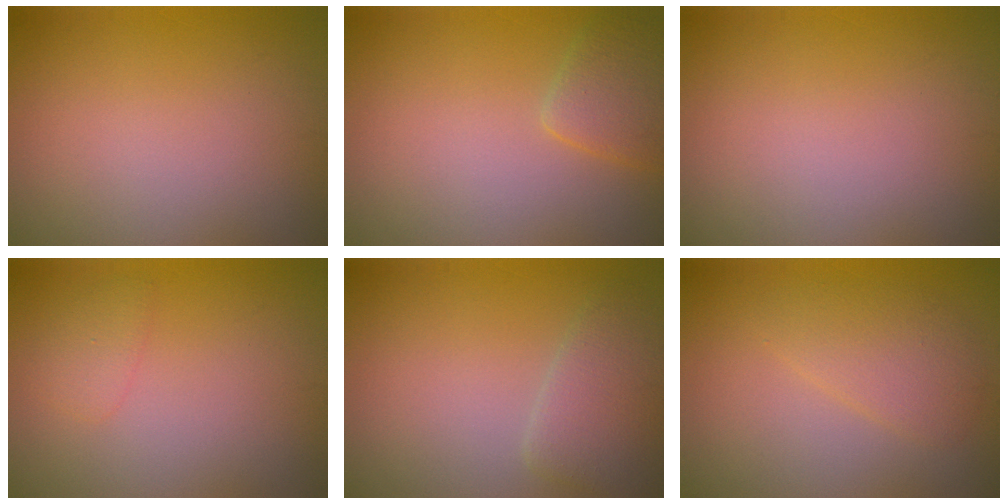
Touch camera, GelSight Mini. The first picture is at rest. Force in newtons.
{"total": 2.6, "press": 2.6, "slide": 0.2}
{"total": 0.0}
{"total": 1.3, "press": 1.3, "slide": 0.0}
{"total": 3.1, "press": 3.1, "slide": 0.4}
{"total": 2.9, "press": 2.9, "slide": 0.2}